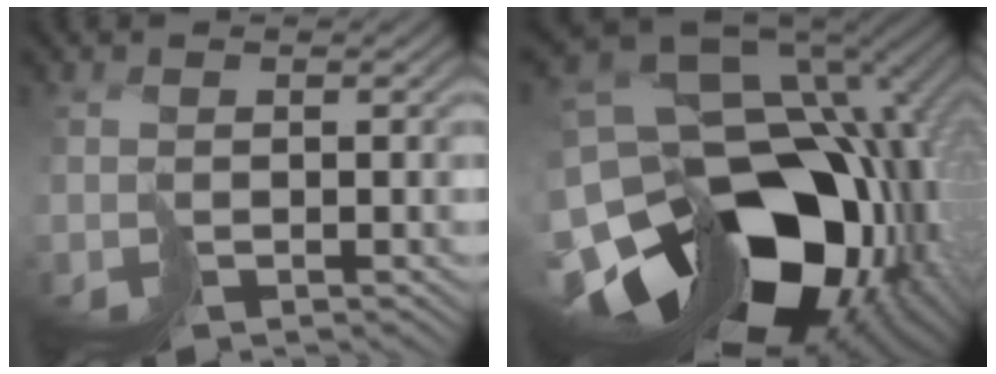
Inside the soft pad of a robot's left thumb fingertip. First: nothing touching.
{"total": 20.4, "force": [-7.2, 14.4, 12.4], "torque": [-0.236, -0.023, -0.087]}